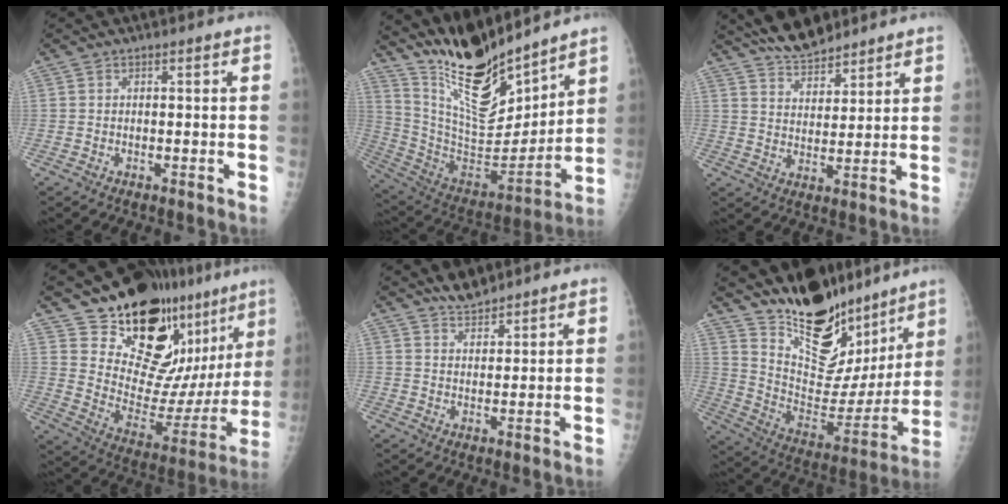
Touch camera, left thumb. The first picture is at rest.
{"total": 19.9, "force": [16.7, 5.1, 9.6], "torque": [-0.128, -0.109, 0.309]}
{"total": 9.4, "force": [8.3, 2.9, 3.3], "torque": [-0.038, -0.040, 0.150]}
{"total": 23.4, "force": [18.1, 9.7, 11.3], "torque": [-0.112, -0.132, 0.259]}
{"total": 3.9, "force": [3.7, 1.1, 1.1], "torque": [-0.008, -0.019, 0.065]}
{"total": 23.4, "force": [17.6, 10.4, 11.2], "torque": [-0.127, -0.111, 0.286]}